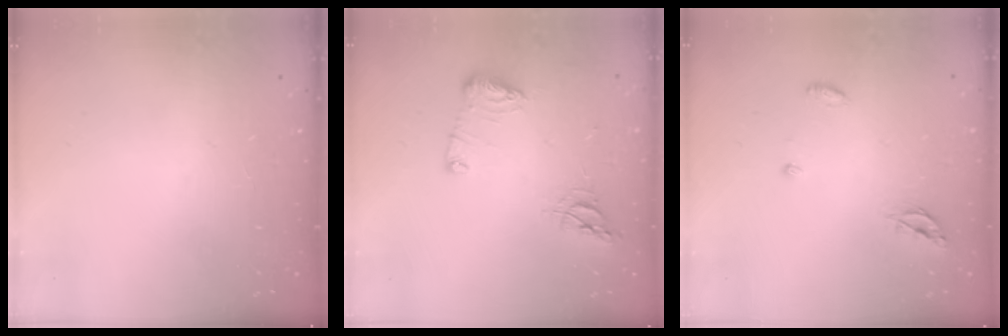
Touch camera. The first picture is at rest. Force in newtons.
{"total": 10.5, "press": 10.5, "slide": 1.0}
{"total": 4.4, "press": 4.4, "slide": 0.4}